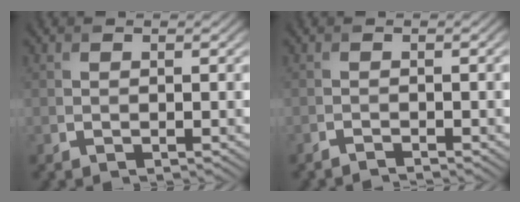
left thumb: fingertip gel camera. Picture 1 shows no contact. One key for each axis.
{"total": 1.5, "fx": -1.3, "fy": 0.1, "fz": 0.6, "tx": 0.005, "ty": 0.003, "tz": -0.031}